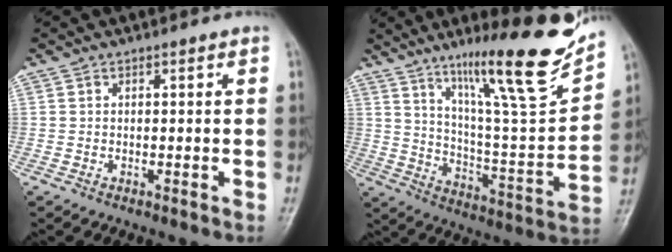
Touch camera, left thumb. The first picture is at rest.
{"total": 21.8, "force": [15.2, 2.5, 15.5], "torque": [-0.207, -0.082, 0.253]}